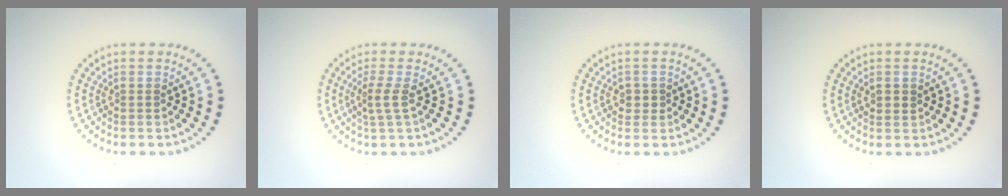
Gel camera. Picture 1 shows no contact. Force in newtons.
{"total": 1.7, "press": 1.1, "slide": 1.3}
{"total": 1.1, "press": 1.0, "slide": 0.6}
{"total": 1.0, "press": 0.9, "slide": 0.4}